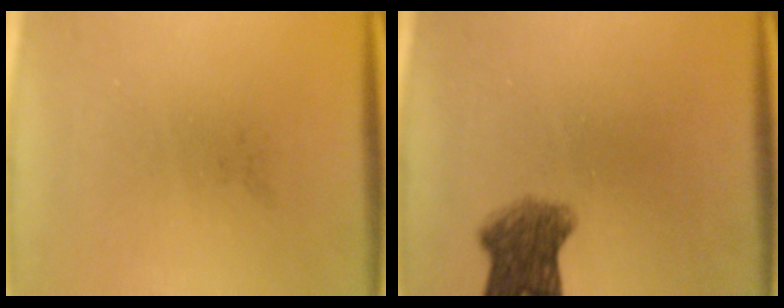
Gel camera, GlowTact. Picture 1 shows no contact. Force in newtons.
{"total": 5.8}